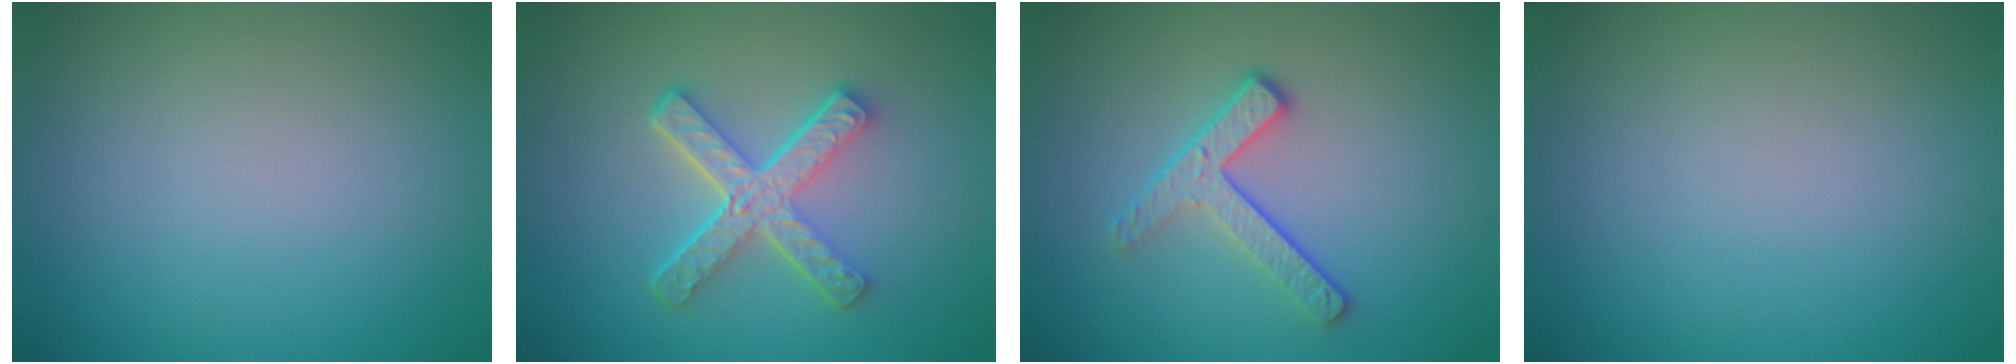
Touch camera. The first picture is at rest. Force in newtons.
{"total": 5.2, "press": 3.9, "slide": 3.5}
{"total": 2.9, "press": 2.3, "slide": 1.7}
{"total": 0.0}